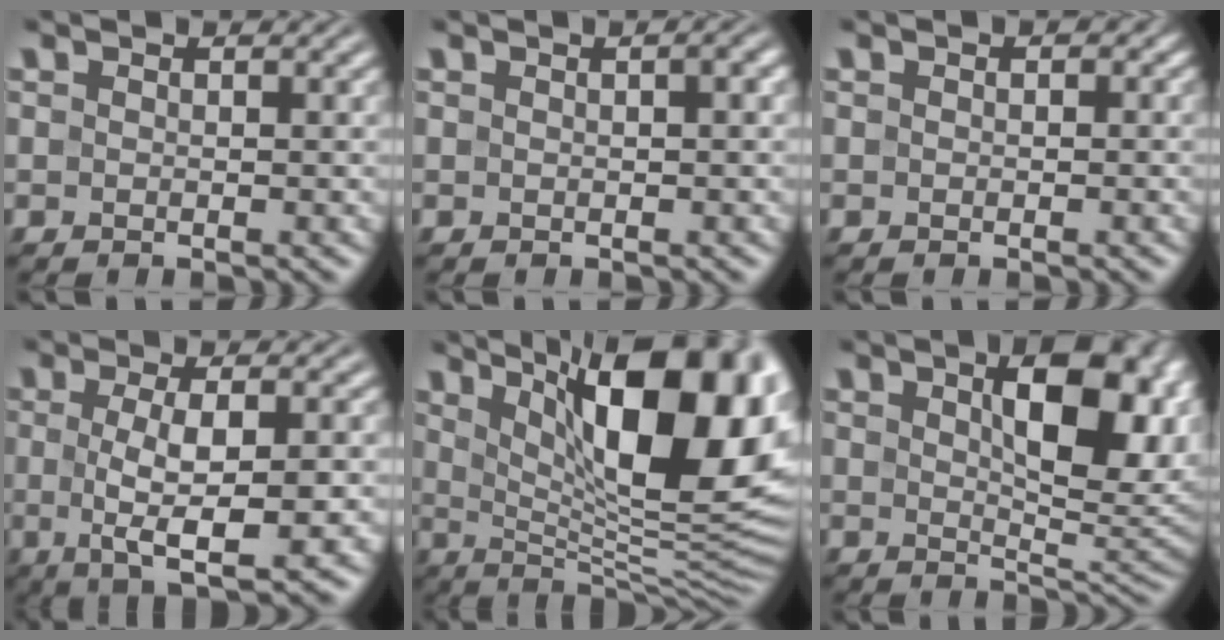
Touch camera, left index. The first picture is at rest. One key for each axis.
{"total": 1.7, "fx": 0.4, "fy": 0.4, "fz": 1.5, "tx": -0.020, "ty": 0.009, "tz": 0.002}
{"total": 0.5, "fx": 0.0, "fy": 0.4, "fz": 0.3, "tx": -0.001, "ty": -0.002, "tz": -0.001}
{"total": 6.2, "fx": -0.6, "fy": 1.5, "fz": 5.9, "tx": -0.102, "ty": -0.010, "tz": -0.007}
{"total": 16.9, "fx": 6.3, "fy": 6.1, "fz": 14.4, "tx": -0.191, "ty": 0.010, "tz": 0.100}
{"total": 10.2, "fx": 2.7, "fy": 4.2, "fz": 8.9, "tx": -0.129, "ty": 0.003, "tz": 0.046}